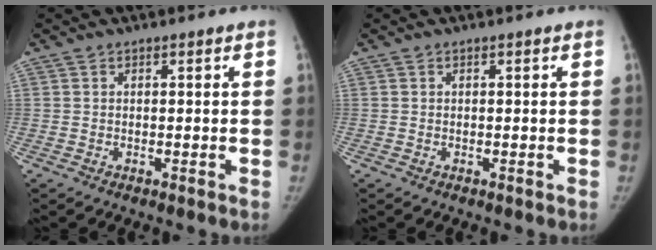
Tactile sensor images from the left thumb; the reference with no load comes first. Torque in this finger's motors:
{"motor_torque": [-0.17, -0.15, 0.27, -0.25, 0.00]}